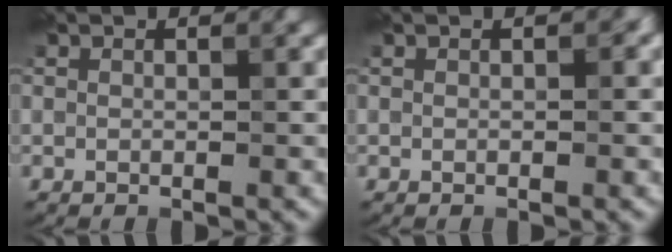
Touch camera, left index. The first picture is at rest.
{"total": 0.9, "force": [0.0, 0.6, 0.7], "torque": [-0.007, 0.000, 0.000]}